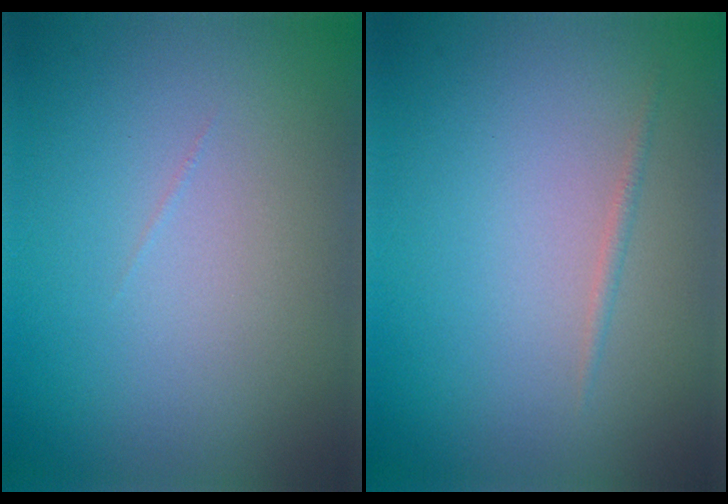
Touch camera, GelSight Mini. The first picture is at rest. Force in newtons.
{"total": 0.6, "press": 0.6, "slide": 0.1}